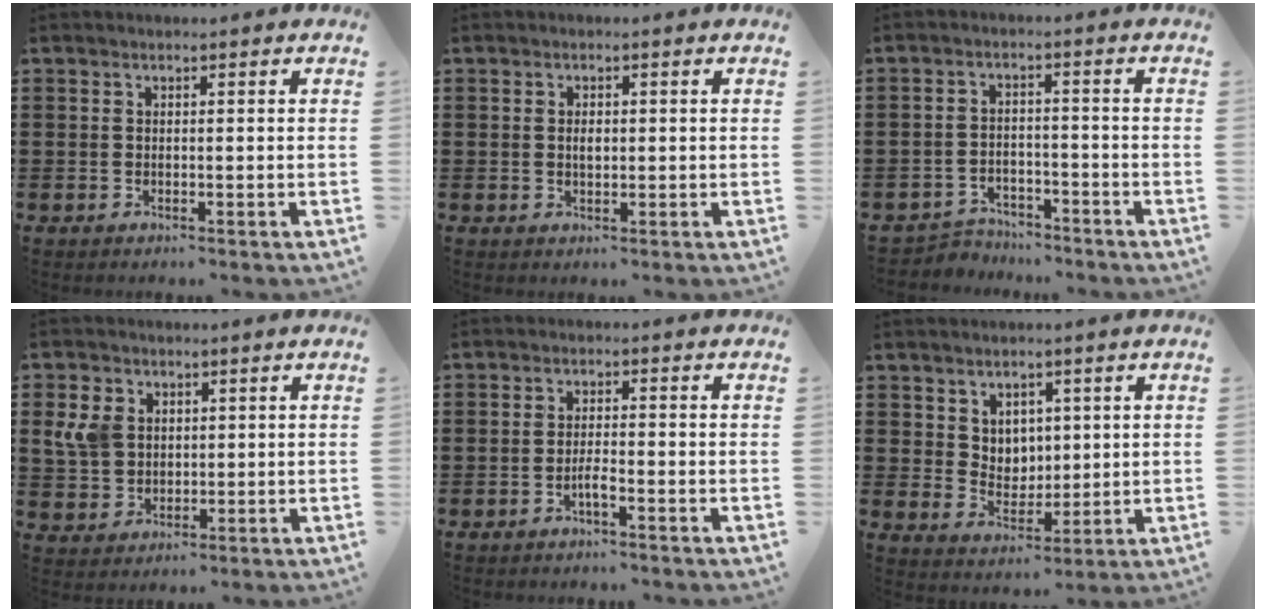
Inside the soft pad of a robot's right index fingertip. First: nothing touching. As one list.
[{"total": 1.5, "force": [0.0, 0.6, 1.4], "torque": [-0.029, 0.003, -0.002]}, {"total": 3.4, "force": [-3.3, 0.9, -0.1], "torque": [-0.007, 0.004, -0.071]}, {"total": 5.6, "force": [1.4, 4.7, 2.7], "torque": [-0.091, 0.010, 0.020]}, {"total": 2.2, "force": [-1.3, 0.2, 1.7], "torque": [-0.030, -0.001, -0.024]}, {"total": 4.6, "force": [2.6, 3.7, 0.6], "torque": [-0.025, -0.001, 0.046]}]